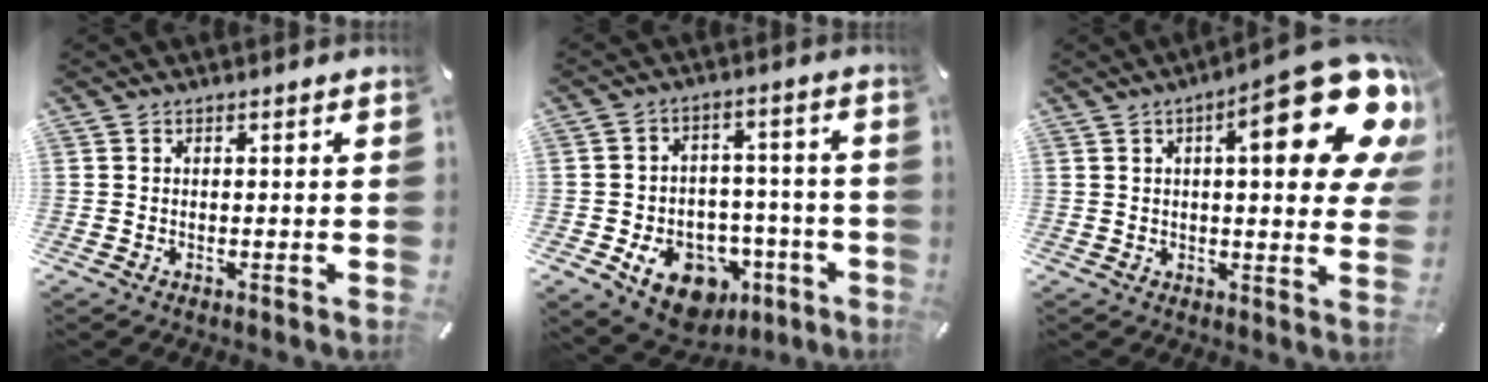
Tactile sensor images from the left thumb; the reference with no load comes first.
{"total": 12.7, "force": [-6.0, 9.3, 6.2], "torque": [-0.084, 0.042, -0.093]}
{"total": 22.2, "force": [9.4, 6.5, 19.0], "torque": [-0.253, -0.057, 0.136]}